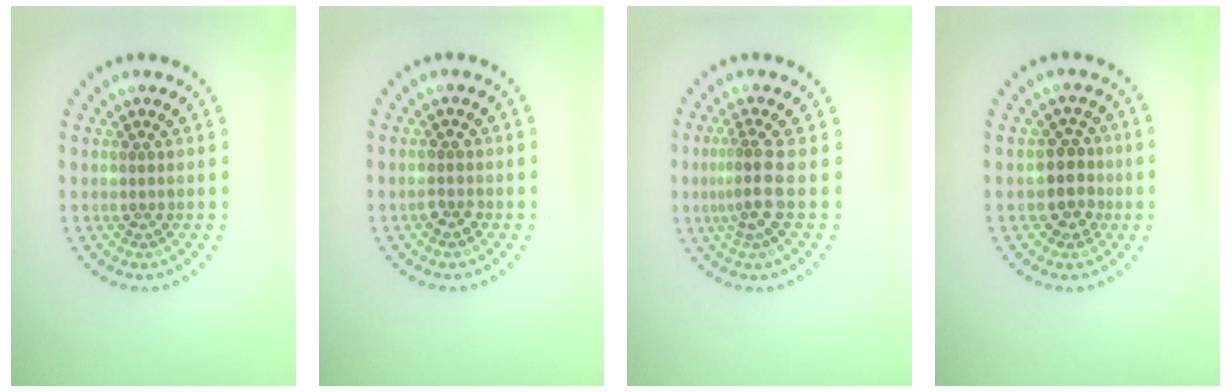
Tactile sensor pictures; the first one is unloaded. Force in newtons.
{"total": 1.3, "press": 1.3, "slide": 0.1}
{"total": 2.8, "press": 1.9, "slide": 2.0}
{"total": 2.6, "press": 2.2, "slide": 1.4}